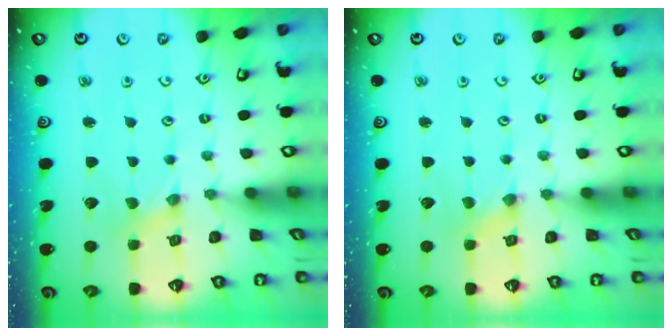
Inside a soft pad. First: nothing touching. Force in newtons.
{"total": 0.0}